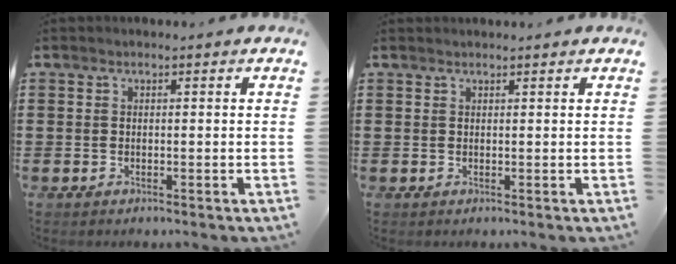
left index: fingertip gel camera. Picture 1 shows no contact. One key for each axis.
{"total": 0.6, "fx": 0.6, "fy": 0.0, "fz": 0.0, "tx": -0.003, "ty": 0.000, "tz": 0.012}